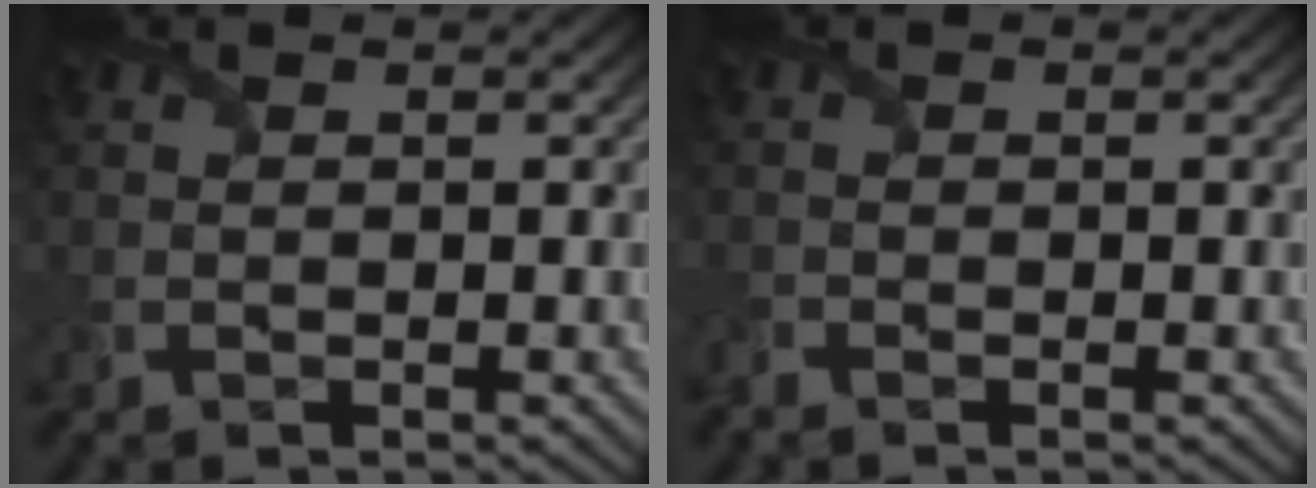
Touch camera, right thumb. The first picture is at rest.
{"total": 0.9, "force": [-0.9, 0.2, 0.2], "torque": [-0.009, -0.005, -0.024]}